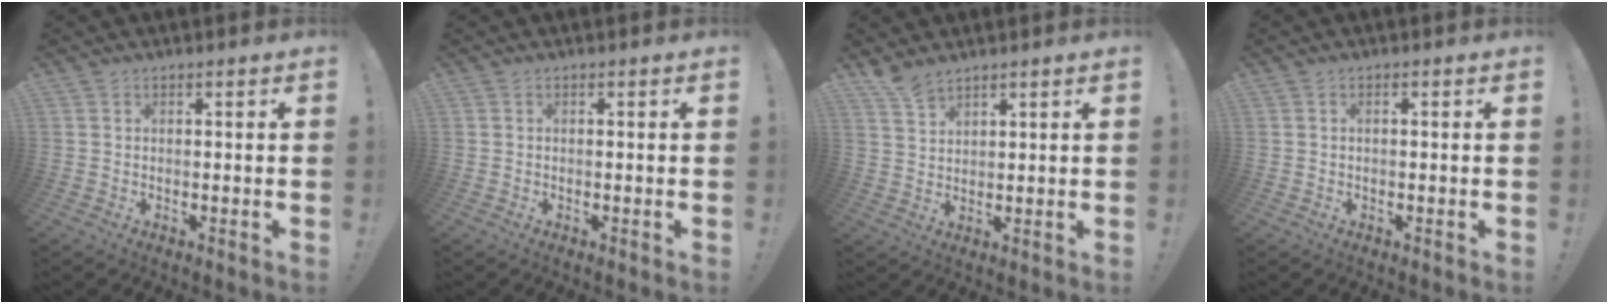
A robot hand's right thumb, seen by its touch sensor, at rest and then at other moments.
{"total": 0.0}
{"total": 4.9, "force": [4.3, 1.6, 1.7], "torque": [-0.026, -0.027, 0.080]}
{"total": 0.5, "force": [-0.2, 0.1, 0.5], "torque": [-0.009, 0.001, -0.004]}